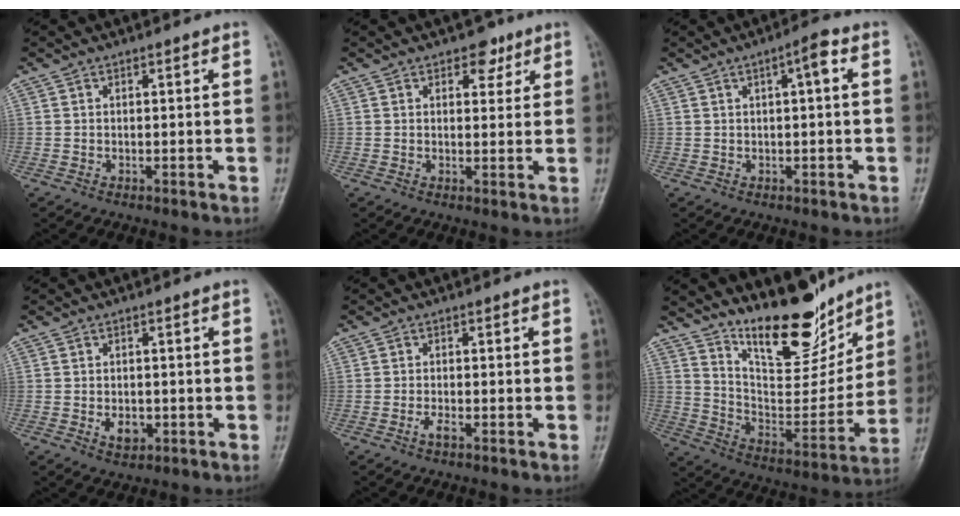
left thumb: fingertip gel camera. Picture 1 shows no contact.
{"total": 3.8, "force": [2.3, 2.4, 1.9], "torque": [-0.002, -0.010, 0.030]}
{"total": 3.4, "force": [0.9, 0.6, 3.2], "torque": [-0.050, 0.008, 0.010]}
{"total": 3.2, "force": [-0.7, 2.3, 2.2], "torque": [-0.027, 0.000, -0.005]}
{"total": 1.4, "force": [-0.7, 0.4, 1.1], "torque": [-0.026, 0.000, -0.016]}
{"total": 17.4, "force": [13.6, 5.8, 9.2], "torque": [-0.098, -0.100, 0.236]}